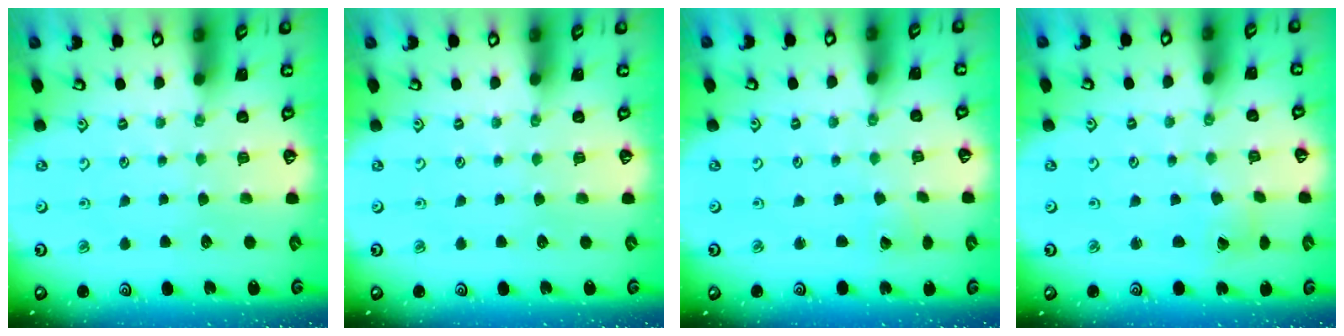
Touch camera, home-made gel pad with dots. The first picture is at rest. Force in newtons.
{"total": 0.0}
{"total": 1.5, "press": 1.5, "slide": 0.2}
{"total": 2.8, "press": 2.8, "slide": 0.1}